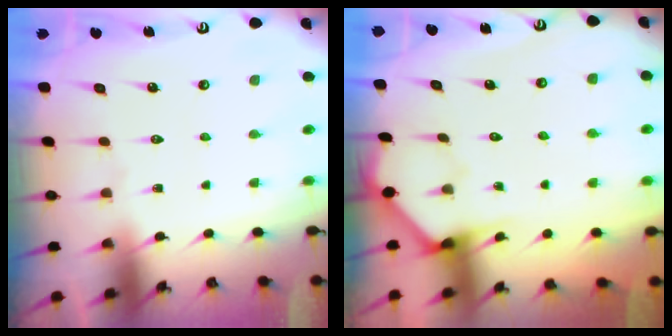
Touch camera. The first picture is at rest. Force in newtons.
{"total": 2.0, "press": 2.0, "slide": 0.2}